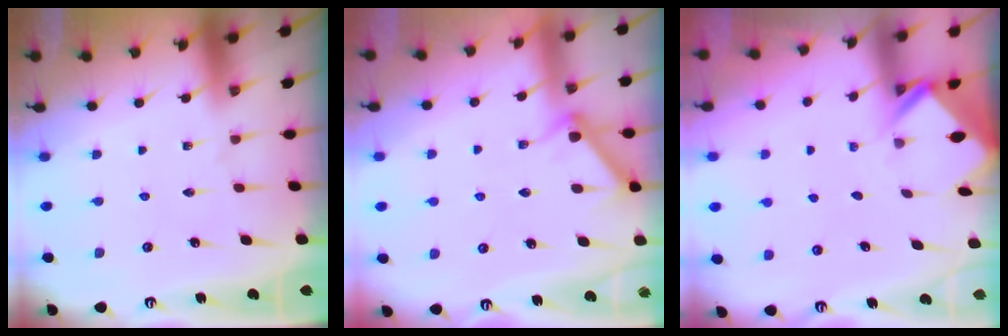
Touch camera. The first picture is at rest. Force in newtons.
{"total": 7.3, "press": 7.3, "slide": 0.5}
{"total": 2.7, "press": 2.7, "slide": 0.1}